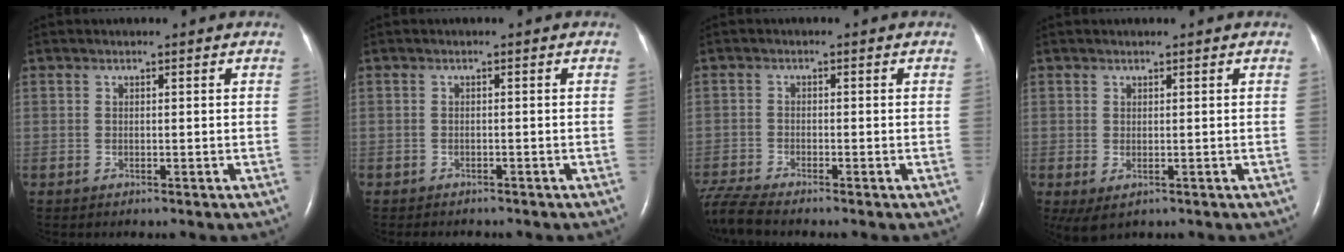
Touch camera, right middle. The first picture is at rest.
{"total": 2.8, "force": [-2.4, 1.1, 0.9], "torque": [-0.015, -0.004, -0.026]}
{"total": 5.1, "force": [-4.7, -0.6, 1.9], "torque": [-0.049, -0.019, -0.093]}
{"total": 2.8, "force": [-0.6, 1.3, 2.5], "torque": [-0.049, -0.007, 0.001]}